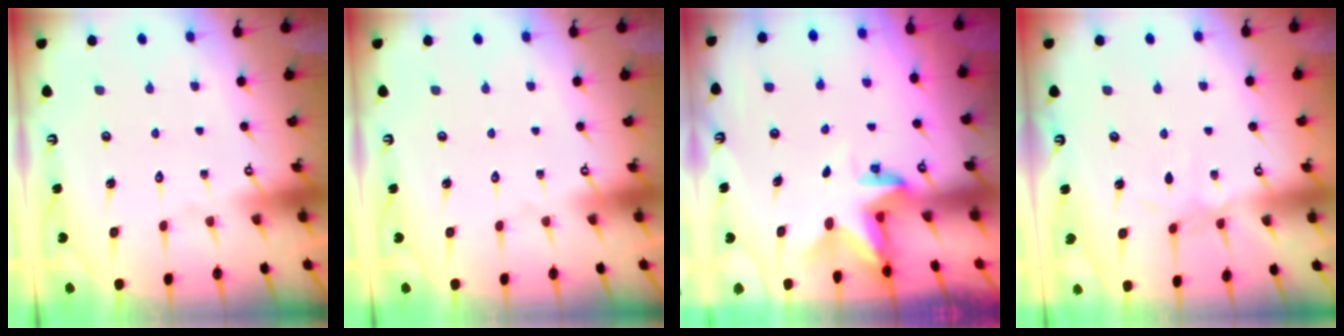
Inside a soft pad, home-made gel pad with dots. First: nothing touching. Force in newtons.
{"total": 0.0}
{"total": 3.0, "press": 3.0, "slide": 0.2}
{"total": 3.0, "press": 3.0, "slide": 0.5}